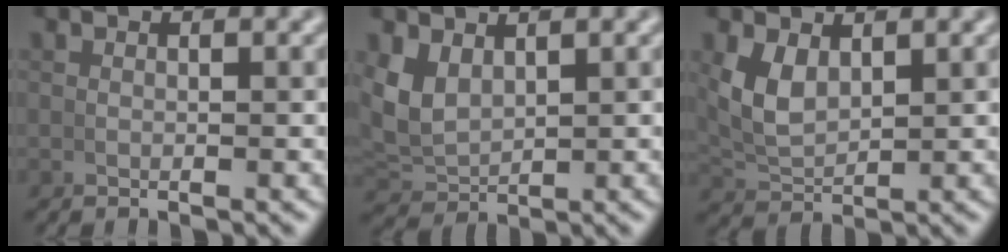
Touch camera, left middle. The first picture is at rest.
{"total": 4.5, "force": [1.2, 3.5, 2.5], "torque": [-0.089, -0.020, 0.038]}
{"total": 3.6, "force": [1.3, 2.3, 2.5], "torque": [-0.066, -0.005, 0.036]}